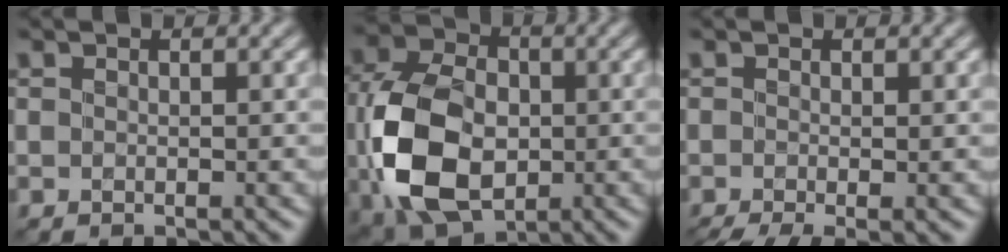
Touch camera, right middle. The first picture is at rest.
{"total": 10.9, "force": [-1.7, 7.6, 7.7], "torque": [-0.177, -0.009, -0.041]}
{"total": 3.6, "force": [-2.1, 0.9, 2.8], "torque": [-0.044, -0.015, -0.035]}